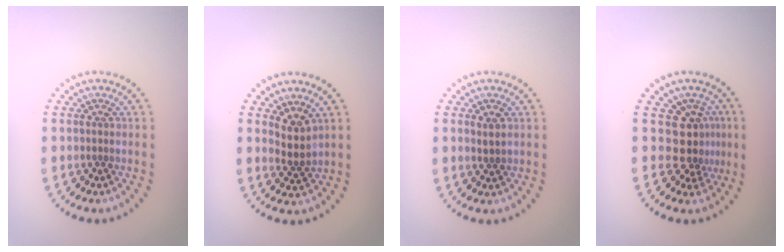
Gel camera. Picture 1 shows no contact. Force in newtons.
{"total": 2.5, "press": 1.9, "slide": 1.6}
{"total": 0.8, "press": 0.8, "slide": 0.2}
{"total": 3.5, "press": 2.7, "slide": 2.2}